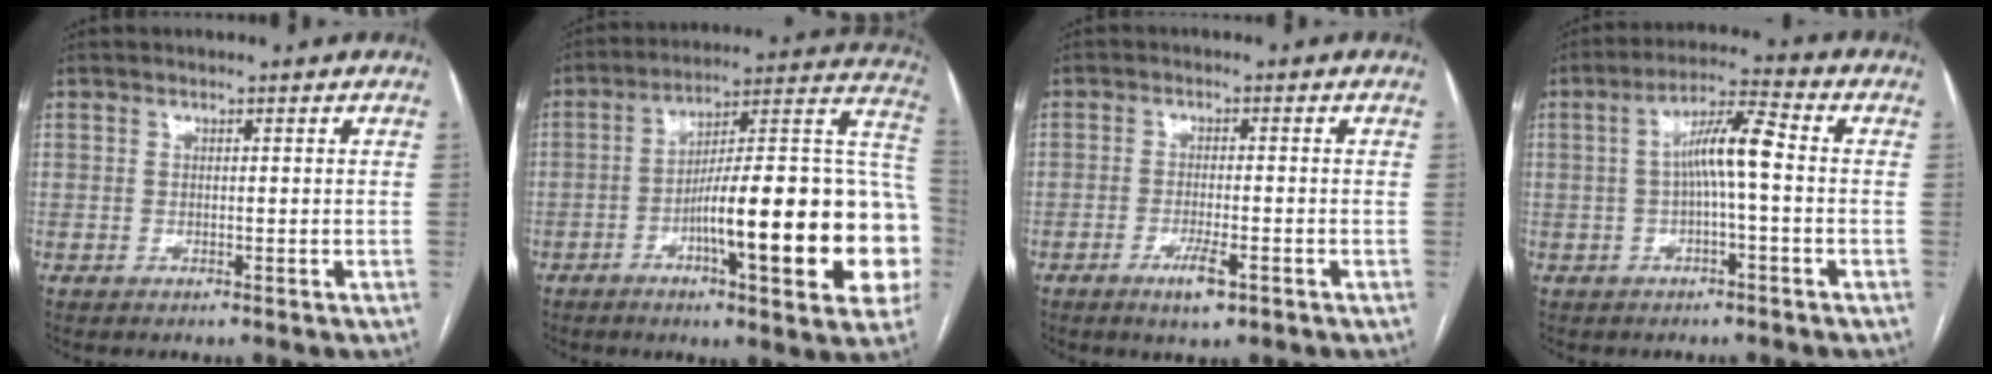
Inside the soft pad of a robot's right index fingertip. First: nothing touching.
{"total": 25.6, "force": [-6.0, 3.6, 24.6], "torque": [-0.281, 0.021, -0.083]}
{"total": 4.2, "force": [-2.3, 0.7, 3.5], "torque": [-0.065, -0.004, -0.038]}
{"total": 7.1, "force": [-0.1, 0.8, 7.0], "torque": [-0.127, 0.023, -0.004]}